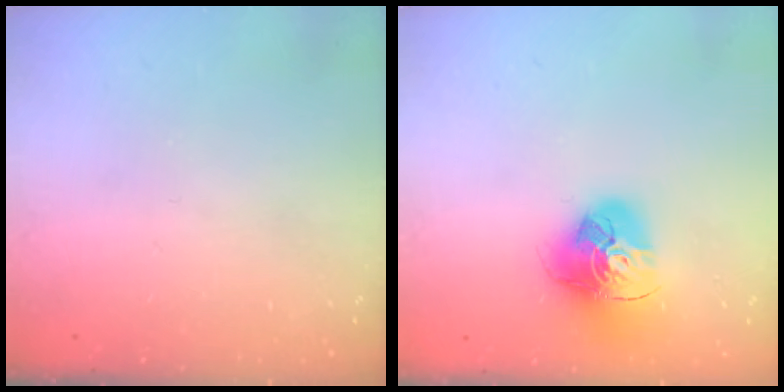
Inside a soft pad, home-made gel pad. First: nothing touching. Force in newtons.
{"total": 15.5, "press": 15.4, "slide": 1.7}